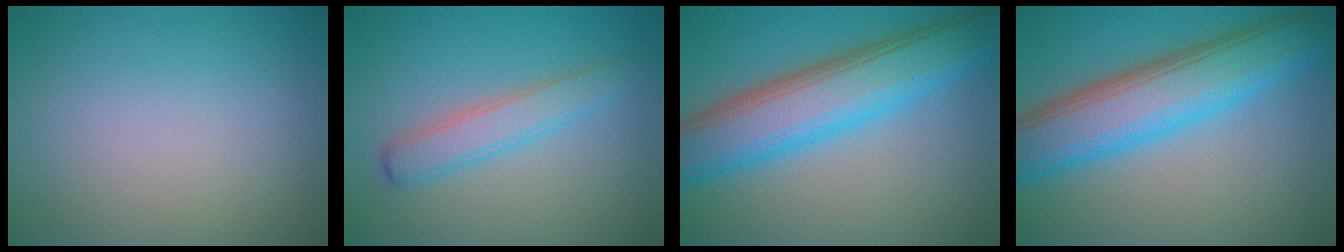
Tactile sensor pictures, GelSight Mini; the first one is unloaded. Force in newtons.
{"total": 2.9, "press": 2.9, "slide": 0.0}
{"total": 8.9, "press": 8.9, "slide": 0.3}
{"total": 8.7, "press": 8.7, "slide": 0.4}